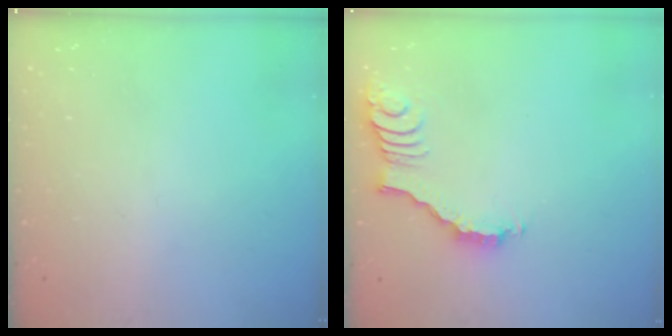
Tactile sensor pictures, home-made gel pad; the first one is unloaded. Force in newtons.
{"total": 2.6, "press": 2.6, "slide": 0.4}